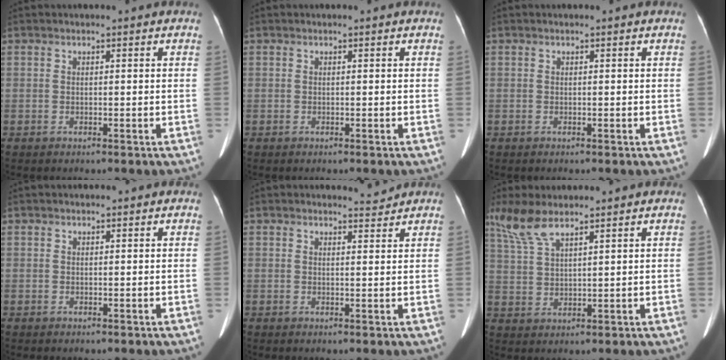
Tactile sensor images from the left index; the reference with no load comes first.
{"total": 0.0}
{"total": 0.0}
{"total": 1.0, "force": [0.8, 0.5, 0.2], "torque": [-0.001, 0.014, 0.010]}
{"total": 1.5, "force": [1.4, -0.4, -0.5], "torque": [0.001, -0.026, 0.022]}
{"total": 5.7, "force": [4.5, 0.7, 3.4], "torque": [-0.083, 0.006, 0.100]}